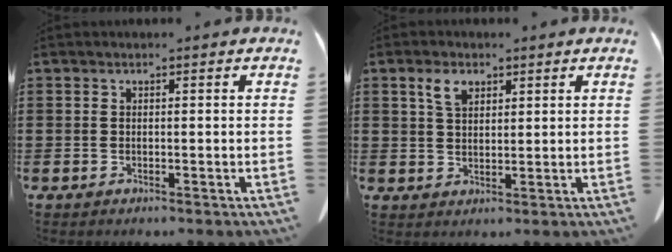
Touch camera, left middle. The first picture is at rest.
{"total": 3.5, "force": [2.0, 2.0, 2.0], "torque": [-0.040, 0.002, 0.036]}